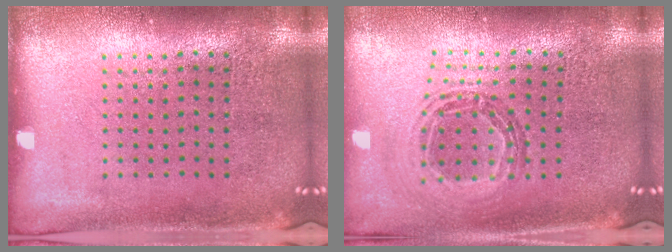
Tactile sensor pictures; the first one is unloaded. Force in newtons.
{"total": 0.9, "press": 0.9, "slide": 0.0}